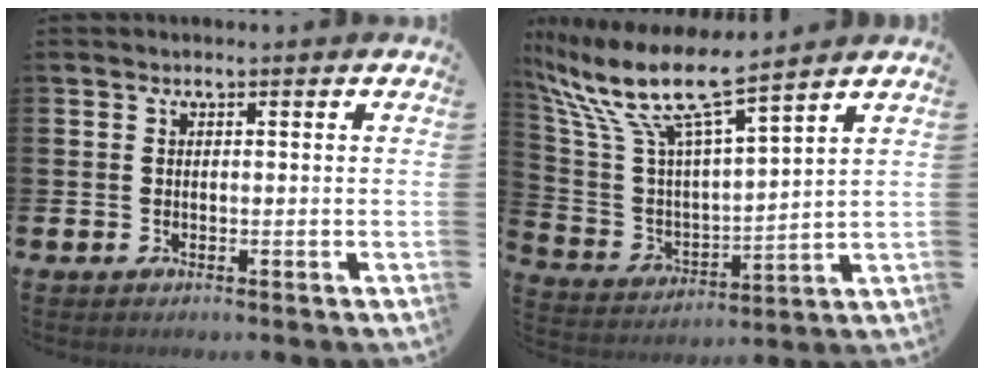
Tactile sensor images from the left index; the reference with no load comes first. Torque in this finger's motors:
{"motor_torque": [1.03, -1.10, 1.05, 0.21]}